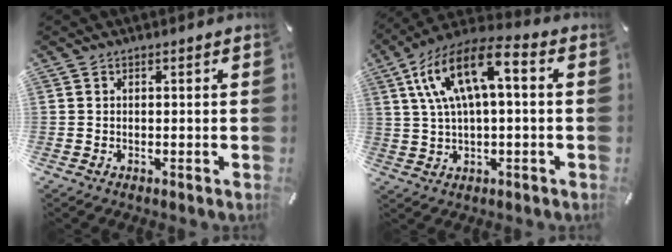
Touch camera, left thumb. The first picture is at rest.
{"total": 14.0, "force": [3.9, 6.1, 11.9], "torque": [-0.245, -0.004, 0.070]}